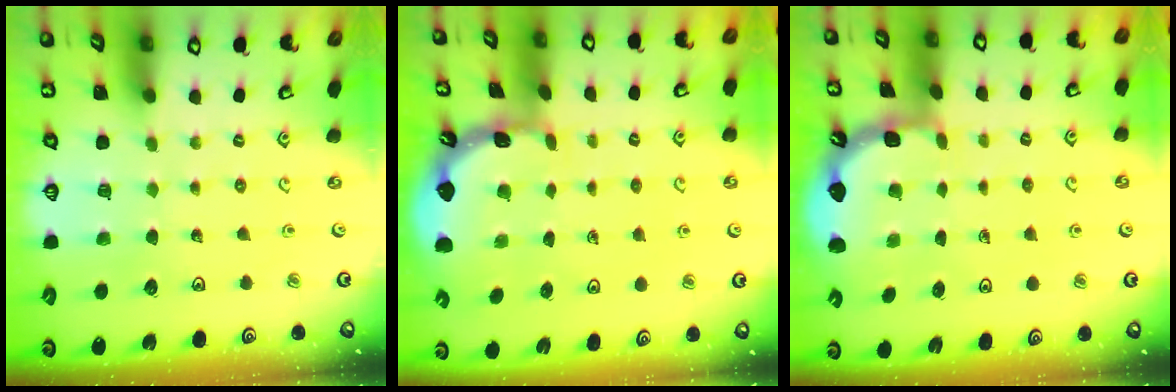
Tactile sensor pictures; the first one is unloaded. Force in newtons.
{"total": 1.7, "press": 1.7, "slide": 0.2}
{"total": 2.0, "press": 2.0, "slide": 0.2}